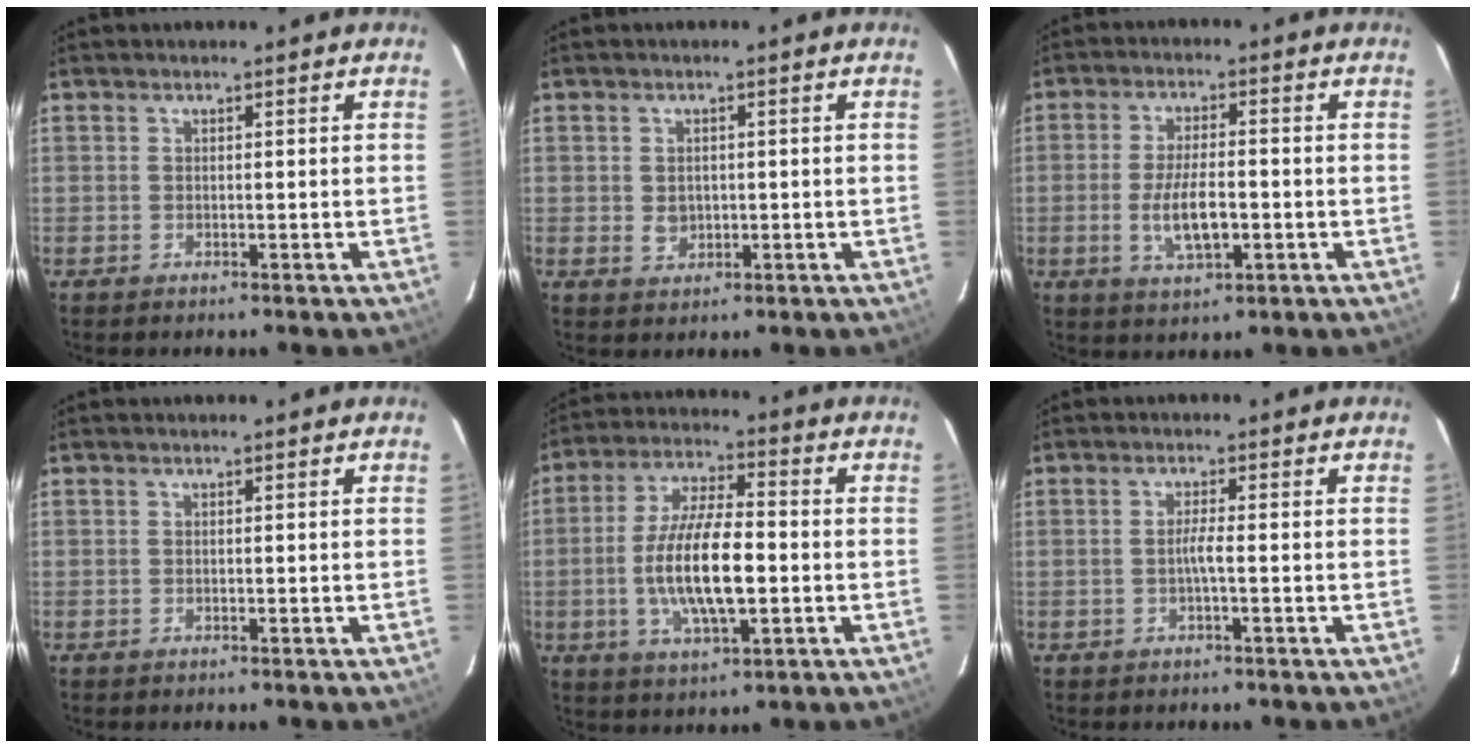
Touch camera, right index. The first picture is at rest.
{"total": 2.8, "force": [-0.1, 2.5, 1.4], "torque": [-0.024, 0.001, 0.003]}
{"total": 8.1, "force": [-1.8, 2.8, 7.4], "torque": [-0.146, -0.007, -0.029]}
{"total": 0.0}
{"total": 13.9, "force": [-2.2, 4.4, 13.0], "torque": [-0.258, -0.003, -0.038]}
{"total": 1.9, "force": [-0.6, -0.3, 1.7], "torque": [-0.033, 0.001, -0.012]}